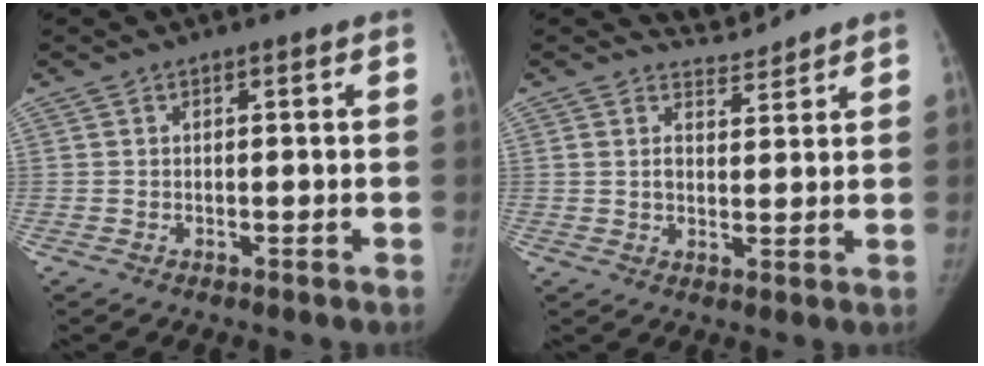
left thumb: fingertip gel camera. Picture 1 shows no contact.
{"total": 3.7, "force": [3.5, 0.7, -0.6], "torque": [0.024, -0.028, 0.064]}